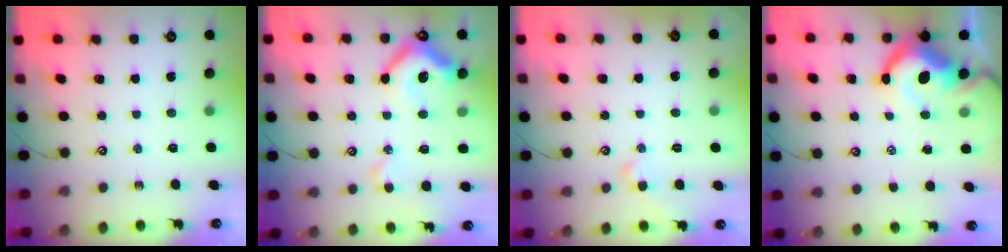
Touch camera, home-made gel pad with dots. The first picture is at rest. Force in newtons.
{"total": 10.8, "press": 10.6, "slide": 1.9}
{"total": 1.6, "press": 1.5, "slide": 0.4}
{"total": 11.7, "press": 11.5, "slide": 2.0}